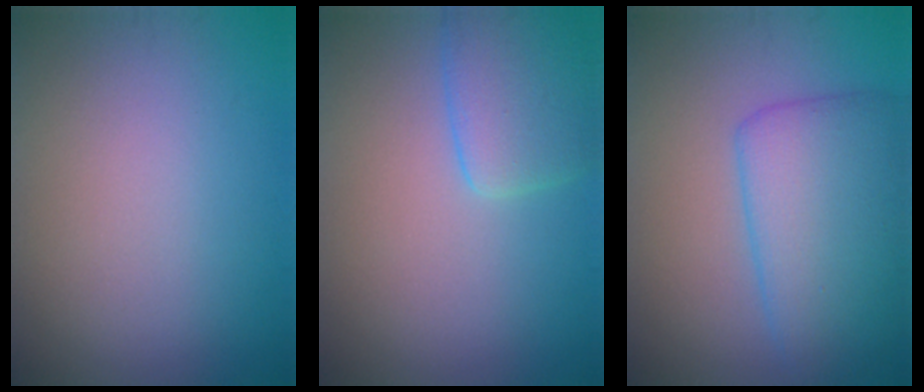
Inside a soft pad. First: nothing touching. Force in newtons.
{"total": 3.8, "press": 3.7, "slide": 0.3}
{"total": 6.9, "press": 6.9, "slide": 0.1}